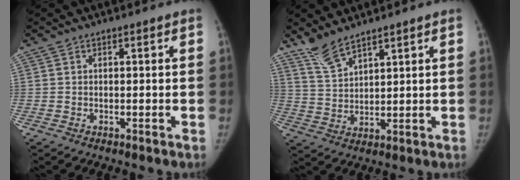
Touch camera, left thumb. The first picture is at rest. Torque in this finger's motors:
{"motor_torque": [0.99, 0.18, 0.66, -0.56, 0.04]}